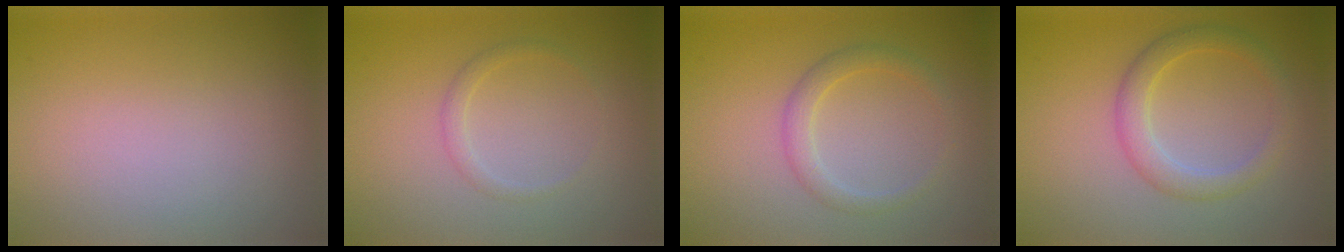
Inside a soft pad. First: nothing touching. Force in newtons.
{"total": 1.0, "press": 1.0, "slide": 0.1}
{"total": 2.0, "press": 2.0, "slide": 0.1}
{"total": 2.8, "press": 2.8, "slide": 0.2}